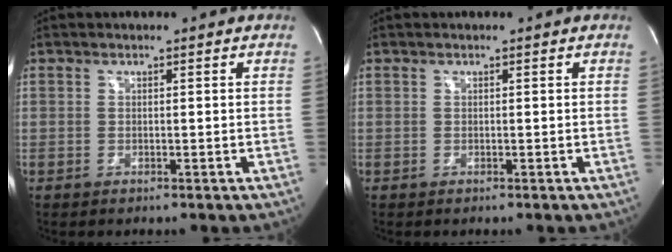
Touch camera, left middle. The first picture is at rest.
{"total": 0.0}